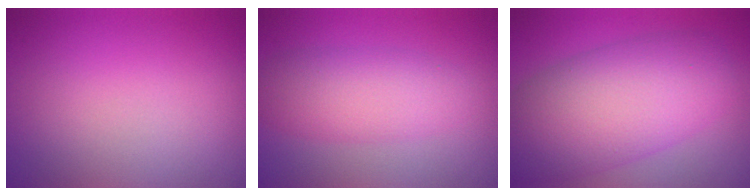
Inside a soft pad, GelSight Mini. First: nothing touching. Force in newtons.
{"total": 4.4, "press": 4.4, "slide": 0.1}
{"total": 9.7, "press": 9.7, "slide": 0.4}